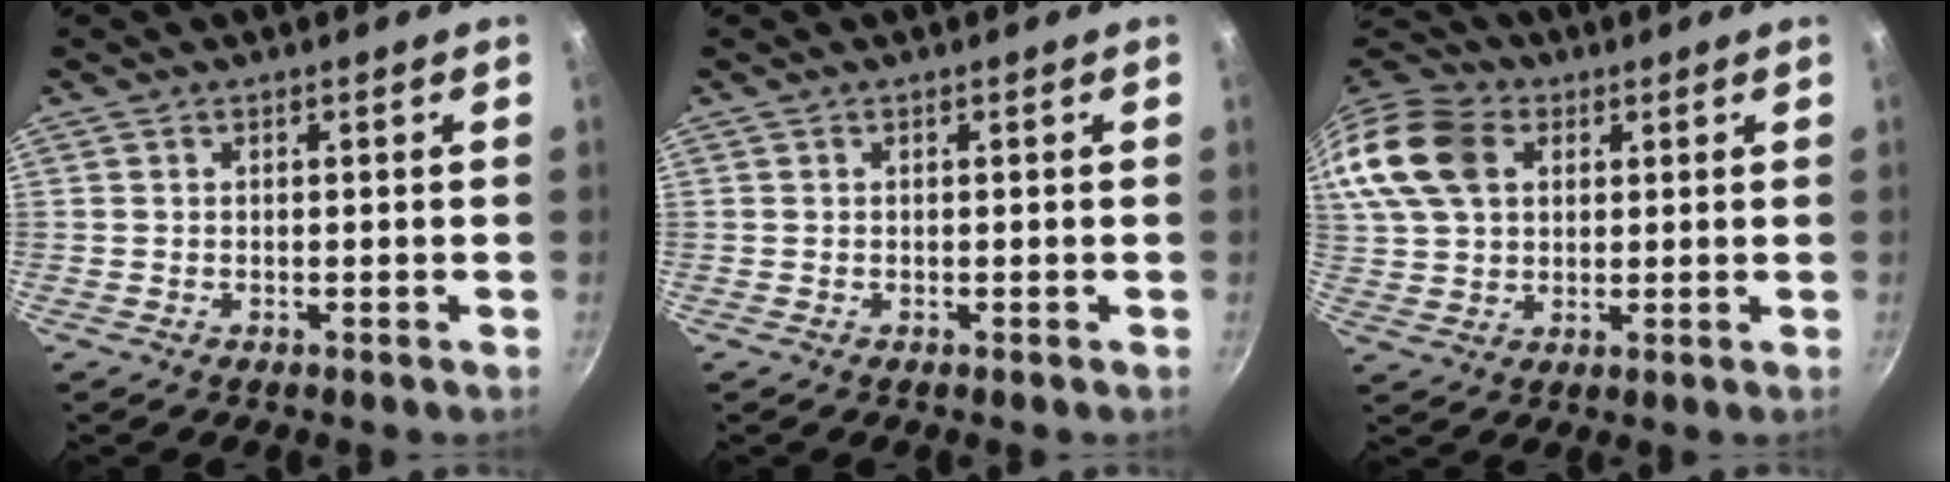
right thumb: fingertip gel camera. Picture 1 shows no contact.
{"total": 0.0}
{"total": 20.7, "force": [7.1, 15.2, 12.1], "torque": [-0.276, 0.030, 0.126]}